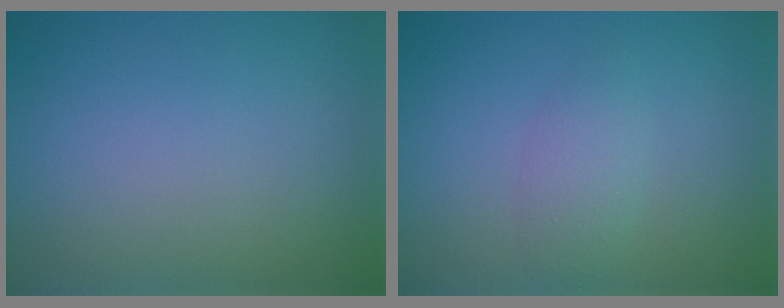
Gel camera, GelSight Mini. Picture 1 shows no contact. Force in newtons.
{"total": 1.8, "press": 1.8, "slide": 0.1}